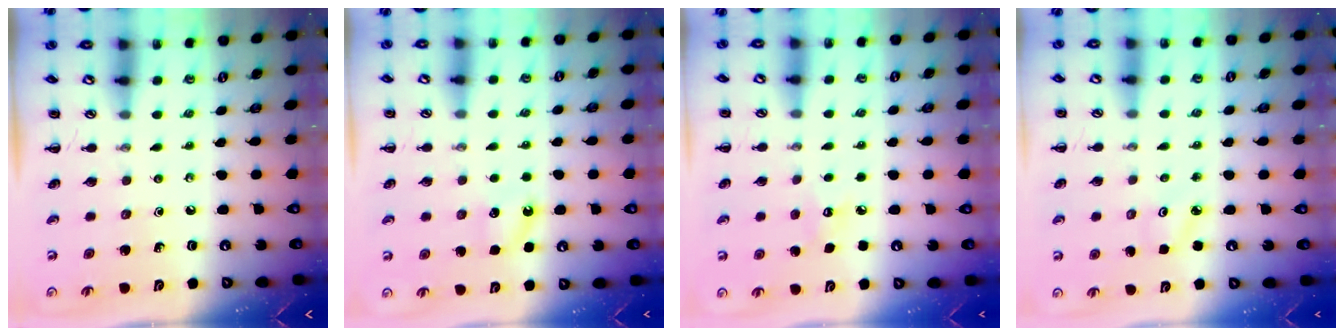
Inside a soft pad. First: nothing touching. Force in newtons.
{"total": 4.0, "press": 3.7, "slide": 1.5}
{"total": 5.7, "press": 5.5, "slide": 1.6}
{"total": 2.5, "press": 2.4, "slide": 0.7}